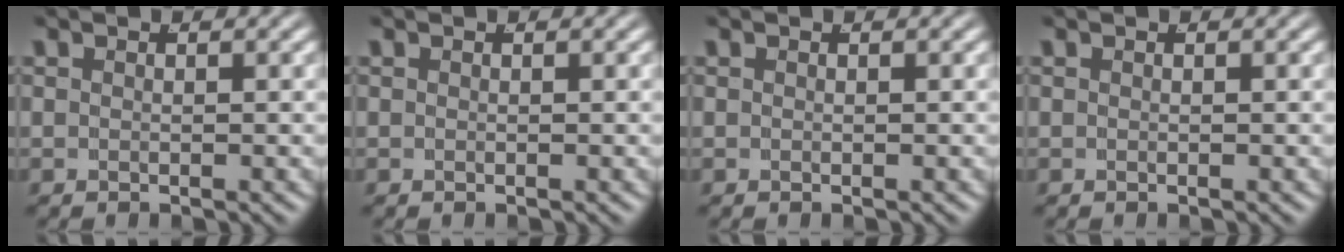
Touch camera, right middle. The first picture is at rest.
{"total": 0.0}
{"total": 0.0}
{"total": 0.0}